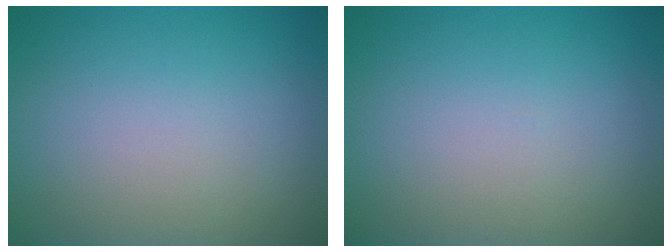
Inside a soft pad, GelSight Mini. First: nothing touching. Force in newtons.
{"total": 0.0}